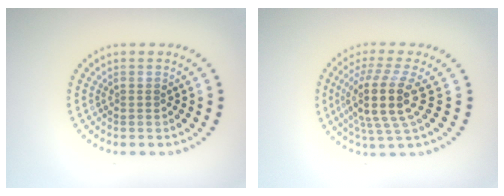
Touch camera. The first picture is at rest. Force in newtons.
{"total": 4.9, "press": 3.8, "slide": 3.1}